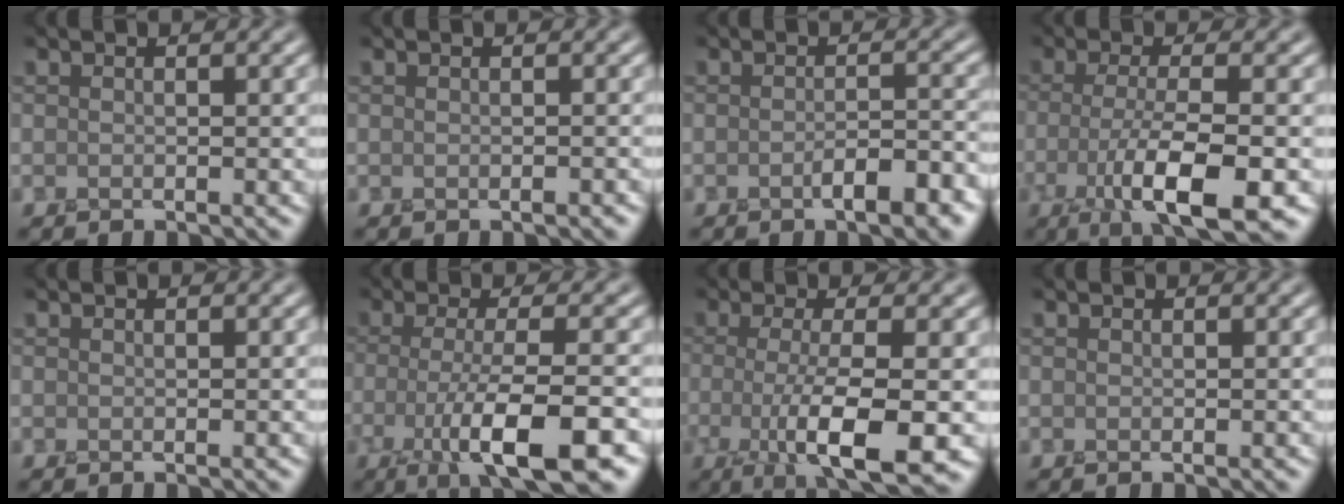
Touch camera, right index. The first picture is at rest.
{"total": 0.6, "force": [-0.2, 0.2, 0.5], "torque": [-0.005, -0.002, -0.005]}
{"total": 3.7, "force": [-1.5, 1.2, 3.2], "torque": [-0.050, 0.002, -0.023]}
{"total": 7.1, "force": [-2.4, 1.8, 6.5], "torque": [-0.113, 0.000, -0.046]}
{"total": 0.0}
{"total": 8.0, "force": [-3.0, 1.7, 7.2], "torque": [-0.119, -0.001, -0.056]}
{"total": 7.3, "force": [-1.6, 1.7, 6.9], "torque": [-0.116, -0.007, -0.030]}
{"total": 0.0}